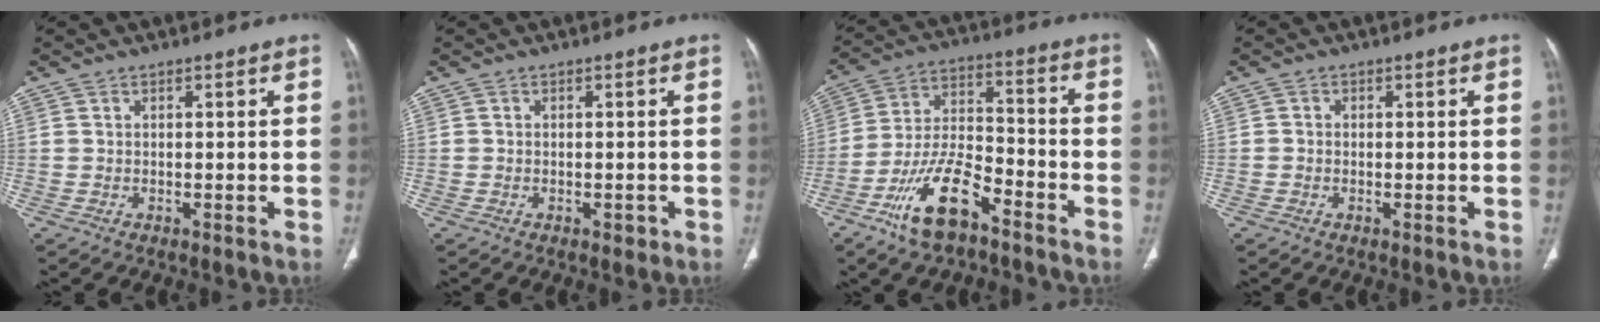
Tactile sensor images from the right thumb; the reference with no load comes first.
{"total": 1.1, "force": [-0.5, 0.8, 0.6], "torque": [-0.003, 0.001, -0.007]}
{"total": 14.1, "force": [-8.7, 5.6, 9.5], "torque": [-0.180, 0.059, -0.165]}
{"total": 0.7, "force": [-0.2, 0.7, 0.2], "torque": [0.002, 0.002, -0.006]}